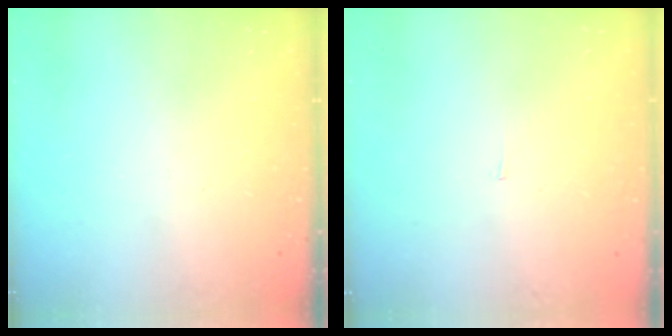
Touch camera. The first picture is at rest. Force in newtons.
{"total": 1.9, "press": 1.9, "slide": 0.1}